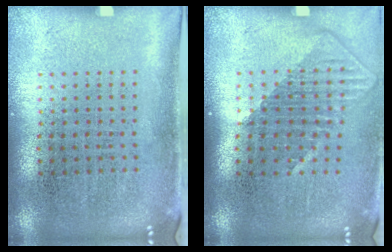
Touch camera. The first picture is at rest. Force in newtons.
{"total": 1.4, "press": 1.1, "slide": 0.9}